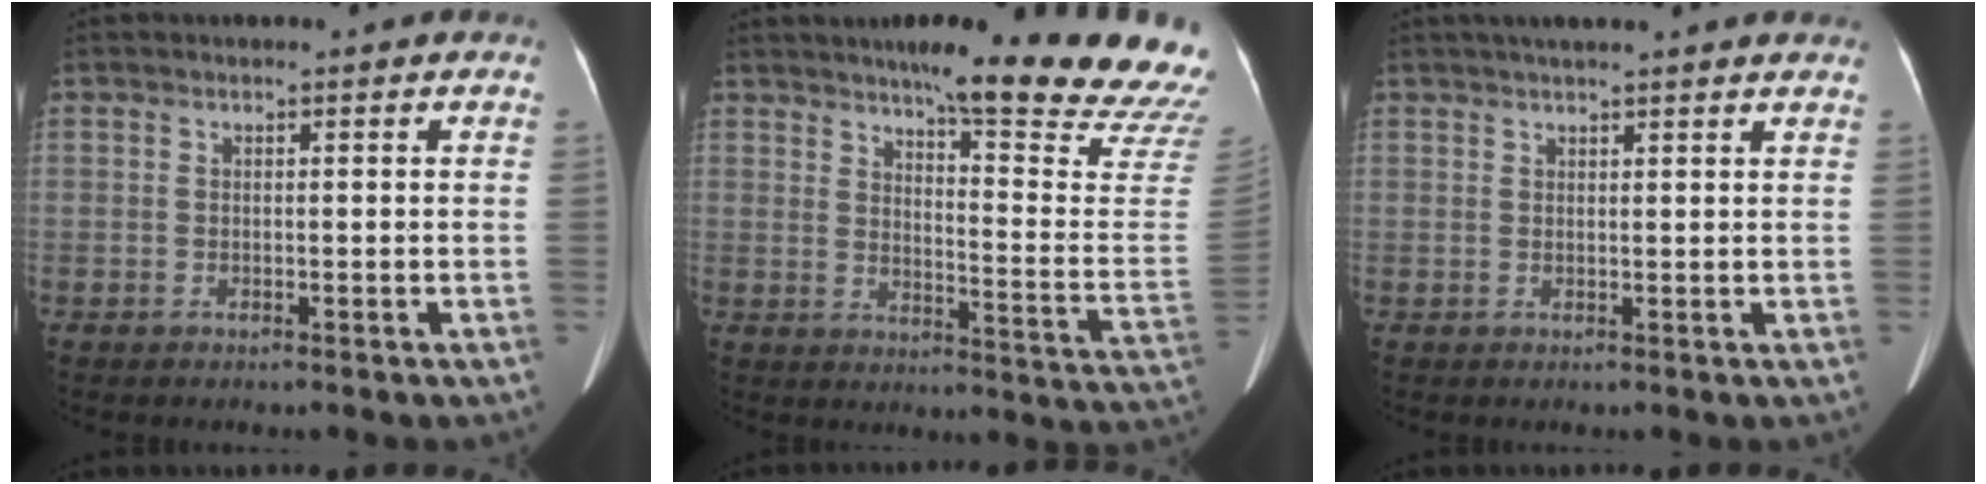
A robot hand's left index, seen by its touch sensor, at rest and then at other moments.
{"total": 21.7, "force": [19.2, 0.3, 10.2], "torque": [-0.129, -0.095, 0.225]}
{"total": 9.7, "force": [8.4, 0.5, 4.9], "torque": [-0.071, 0.036, 0.098]}